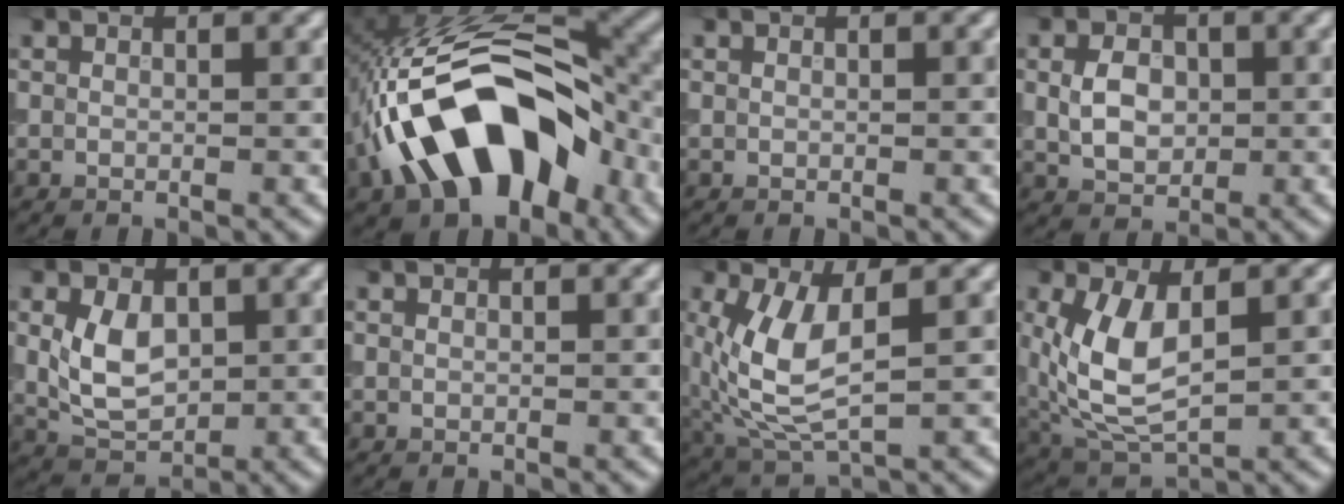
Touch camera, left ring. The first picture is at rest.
{"total": 13.8, "force": [-4.9, 7.1, 10.7], "torque": [-0.176, 0.023, -0.092]}
{"total": 0.0}
{"total": 3.5, "force": [0.2, 2.6, 2.4], "torque": [-0.050, 0.002, 0.000]}
{"total": 4.7, "force": [0.5, 3.1, 3.5], "torque": [-0.078, 0.001, 0.011]}
{"total": 0.0}
{"total": 6.3, "force": [0.5, 2.9, 5.6], "torque": [-0.140, -0.009, 0.017]}
{"total": 6.7, "force": [0.8, 3.5, 5.7], "torque": [-0.141, -0.002, 0.019]}